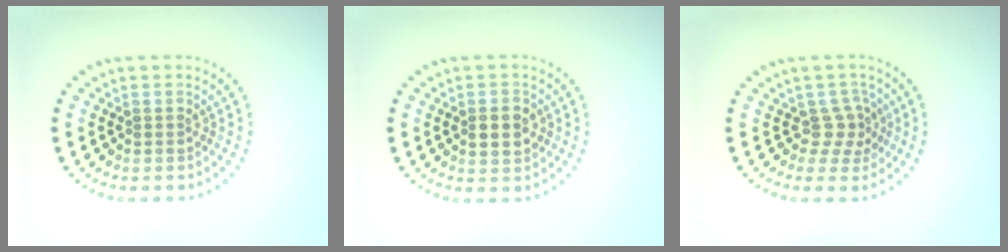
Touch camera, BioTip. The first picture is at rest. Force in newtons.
{"total": 2.7, "press": 2.7, "slide": 0.1}
{"total": 2.2, "press": 1.5, "slide": 1.6}